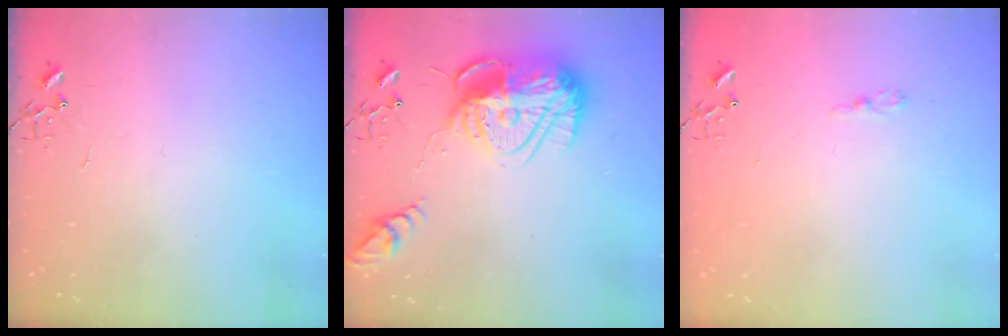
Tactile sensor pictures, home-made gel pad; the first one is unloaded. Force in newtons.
{"total": 18.9, "press": 18.9, "slide": 1.6}
{"total": 3.6, "press": 3.6, "slide": 0.4}